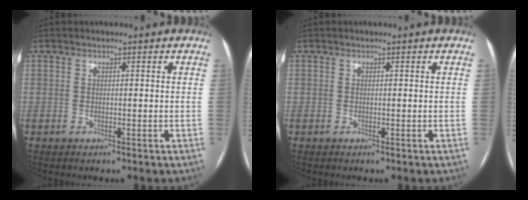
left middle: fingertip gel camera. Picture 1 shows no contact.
{"total": 0.0}